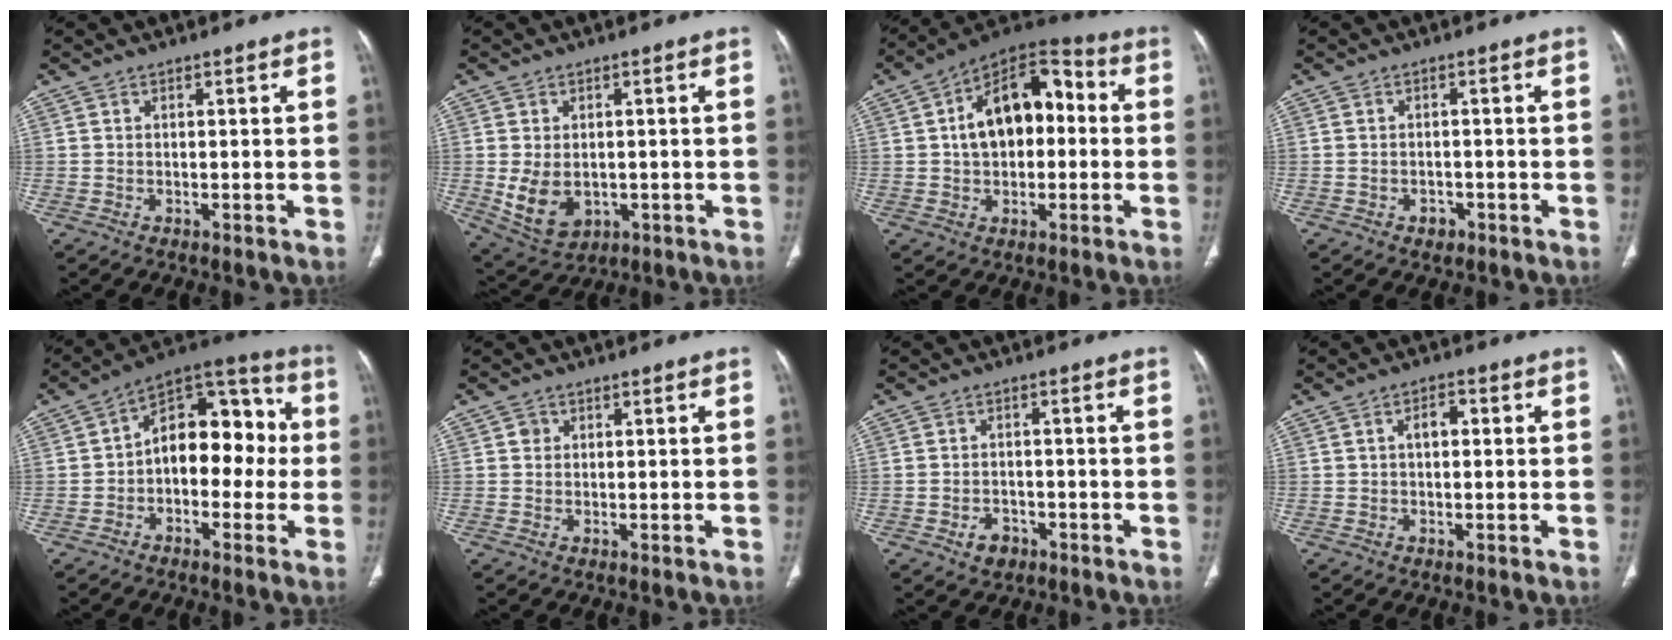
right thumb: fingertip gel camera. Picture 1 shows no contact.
{"total": 8.7, "force": [-1.3, 6.2, 6.1], "torque": [-0.103, -0.003, -0.001]}
{"total": 15.8, "force": [1.2, 9.8, 12.2], "torque": [-0.159, 0.045, 0.009]}
{"total": 2.1, "force": [-1.1, 1.6, 0.8], "torque": [-0.010, 0.010, -0.010]}
{"total": 15.1, "force": [-0.5, 9.5, 11.7], "torque": [-0.119, 0.054, -0.024]}
{"total": 1.4, "force": [0.3, 1.3, 0.4], "torque": [0.002, 0.002, 0.003]}
{"total": 3.6, "force": [-1.9, 2.6, 1.6], "torque": [-0.018, 0.015, -0.025]}
{"total": 2.8, "force": [0.3, 1.7, 2.2], "torque": [-0.032, 0.013, 0.002]}